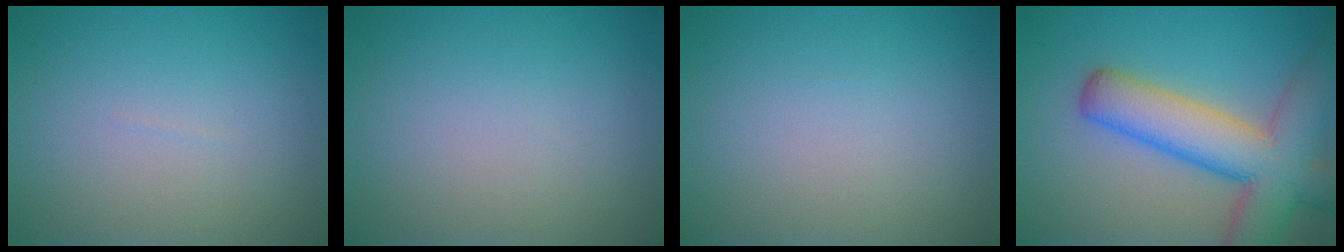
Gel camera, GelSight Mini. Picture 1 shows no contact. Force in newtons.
{"total": 0.0}
{"total": 0.0}
{"total": 10.0, "press": 10.0, "slide": 0.7}